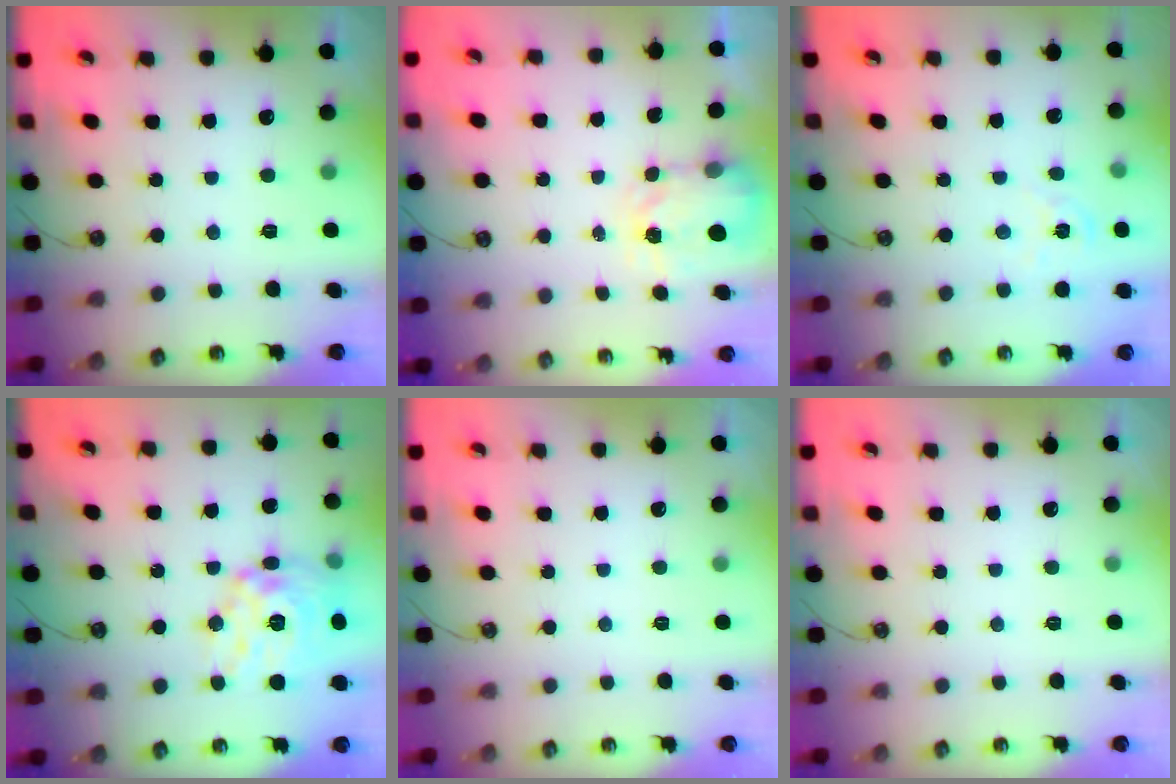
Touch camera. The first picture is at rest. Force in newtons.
{"total": 3.8, "press": 3.7, "slide": 0.5}
{"total": 1.9, "press": 1.8, "slide": 0.3}
{"total": 17.3, "press": 17.2, "slide": 1.5}
{"total": 0.0}
{"total": 0.0}